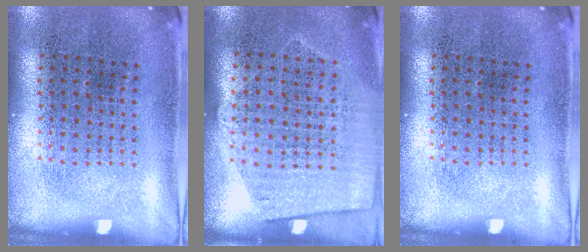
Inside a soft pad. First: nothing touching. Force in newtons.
{"total": 1.2, "press": 1.1, "slide": 0.6}
{"total": 0.0}